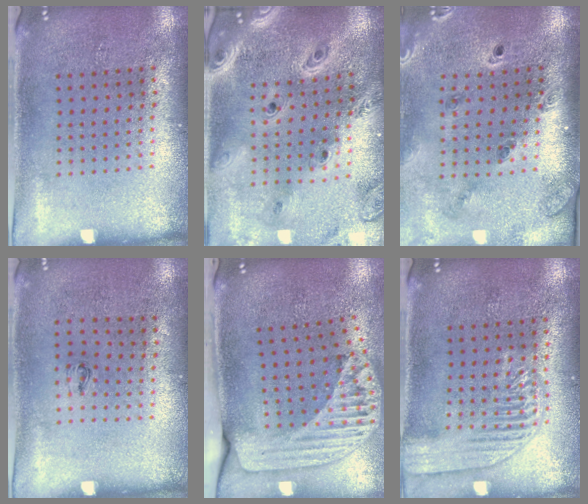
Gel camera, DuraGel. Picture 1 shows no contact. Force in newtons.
{"total": 3.3, "press": 2.7, "slide": 2.0}
{"total": 1.6, "press": 1.5, "slide": 0.4}
{"total": 0.6, "press": 0.2, "slide": 0.5}
{"total": 2.4, "press": 1.7, "slide": 1.6}
{"total": 3.0, "press": 3.0, "slide": 0.3}